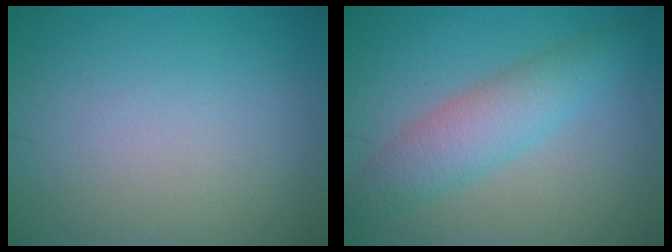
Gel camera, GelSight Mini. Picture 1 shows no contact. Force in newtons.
{"total": 4.5, "press": 4.5, "slide": 0.1}